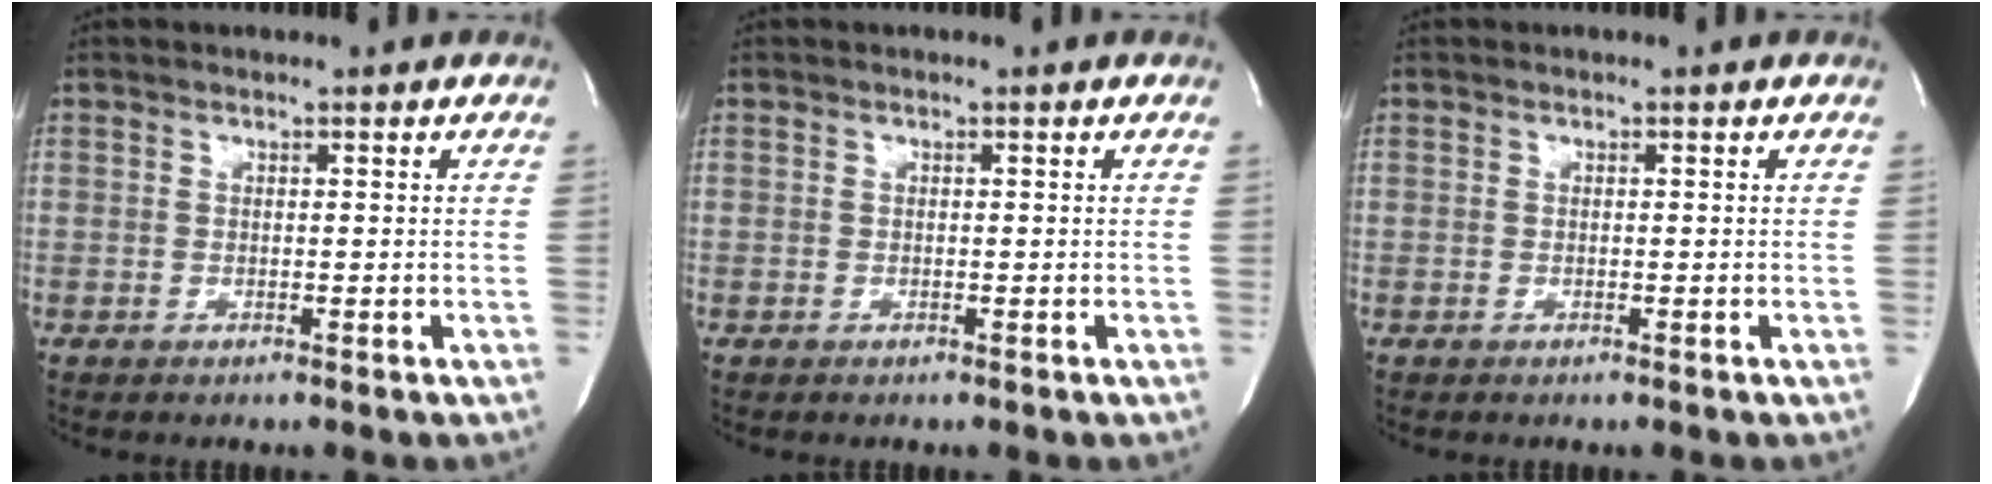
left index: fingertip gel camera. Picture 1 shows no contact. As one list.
[{"total": 0.0}, {"total": 0.0}]